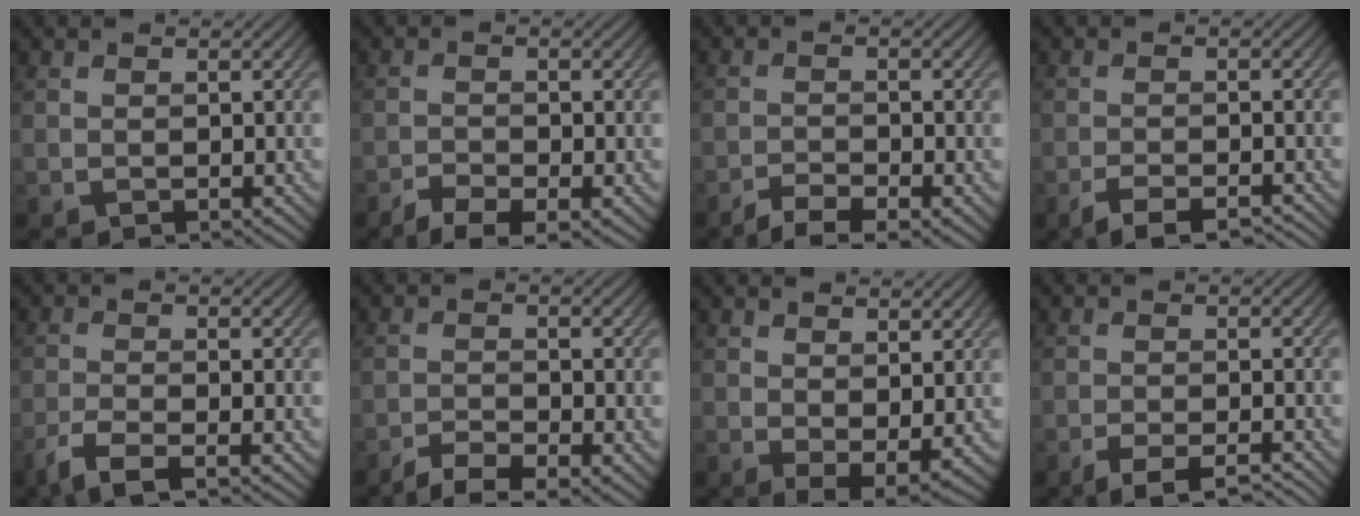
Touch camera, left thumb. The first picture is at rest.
{"total": 3.8, "force": [-2.7, 1.2, 2.4], "torque": [-0.044, -0.006, -0.049]}
{"total": 3.8, "force": [-2.8, 0.9, 2.4], "torque": [-0.048, -0.003, -0.051]}
{"total": 4.9, "force": [-3.6, 1.2, 3.0], "torque": [-0.051, -0.002, -0.059]}
{"total": 4.1, "force": [-2.7, 0.8, 3.0], "torque": [-0.063, -0.007, -0.064]}
{"total": 4.2, "force": [-3.1, 1.0, 2.6], "torque": [-0.053, -0.004, -0.056]}
{"total": 3.4, "force": [0.9, 1.6, 2.9], "torque": [-0.054, -0.012, 0.023]}
{"total": 4.6, "force": [-3.3, 1.0, 3.0], "torque": [-0.048, 0.001, -0.056]}